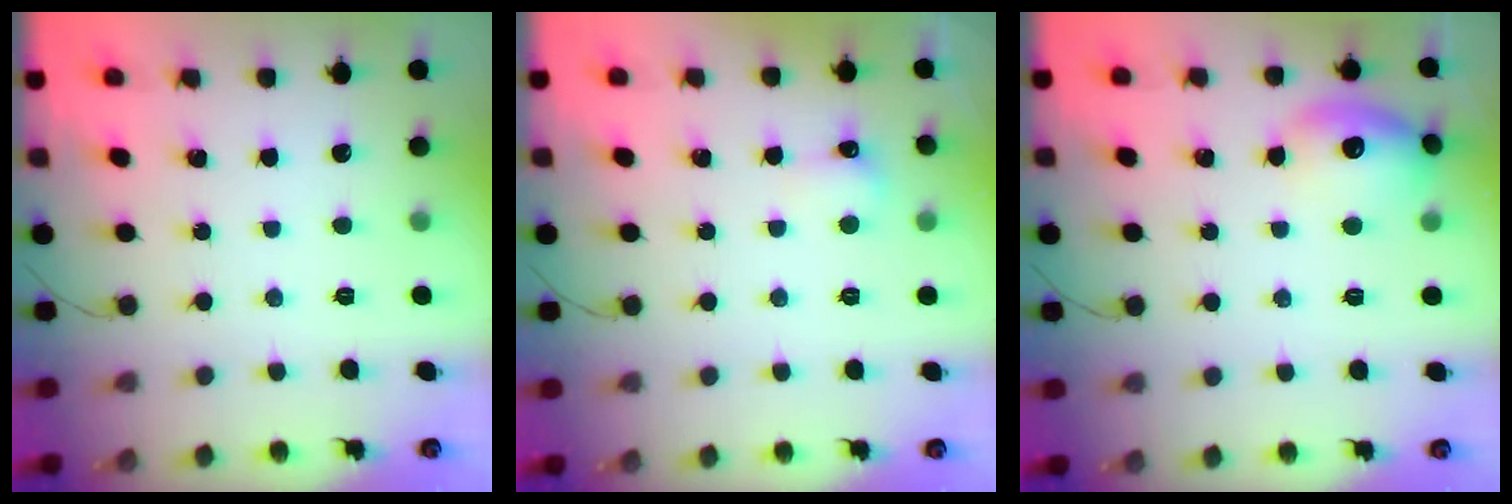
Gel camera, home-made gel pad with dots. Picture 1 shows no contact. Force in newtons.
{"total": 4.9, "press": 4.7, "slide": 1.4}
{"total": 13.5, "press": 13.4, "slide": 0.9}